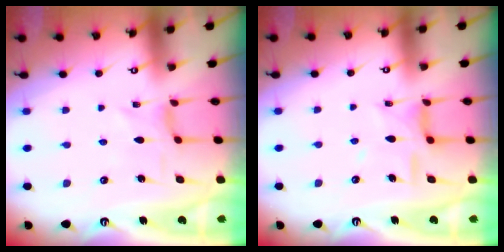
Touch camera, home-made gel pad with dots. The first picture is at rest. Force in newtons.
{"total": 10.3, "press": 10.3, "slide": 0.7}